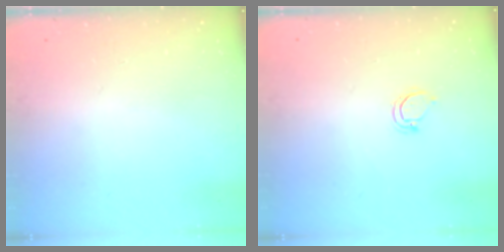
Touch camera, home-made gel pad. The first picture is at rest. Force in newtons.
{"total": 3.0, "press": 3.0, "slide": 0.2}